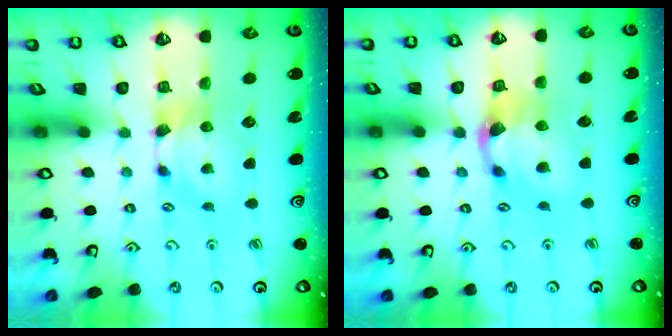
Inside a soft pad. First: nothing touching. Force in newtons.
{"total": 2.1, "press": 1.3, "slide": 1.7}